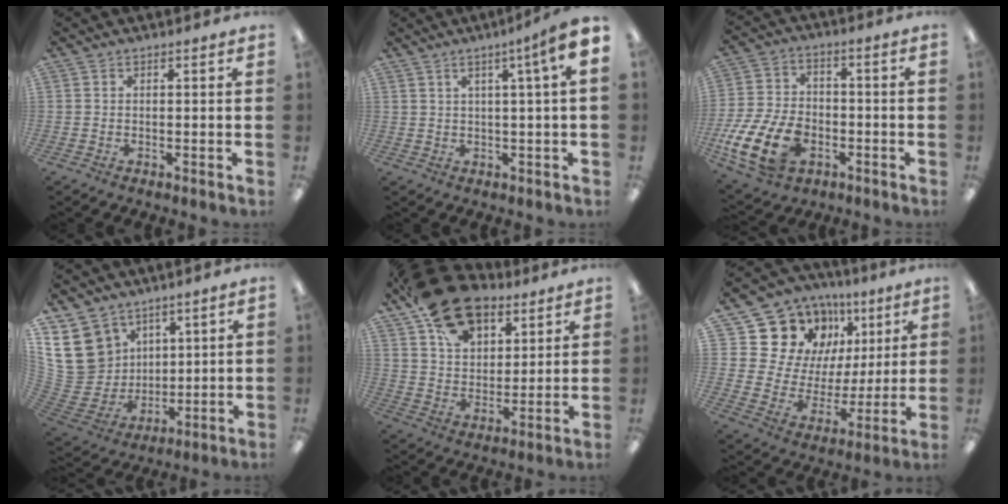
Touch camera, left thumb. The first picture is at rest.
{"total": 7.1, "force": [3.0, 0.7, 6.4], "torque": [-0.101, -0.007, 0.047]}
{"total": 16.1, "force": [-6.4, 10.2, 10.7], "torque": [-0.229, 0.032, -0.107]}
{"total": 15.2, "force": [6.9, 12.4, 5.3], "torque": [-0.141, -0.046, 0.139]}
{"total": 19.7, "force": [13.2, 10.9, 9.9], "torque": [-0.167, -0.068, 0.240]}
{"total": 18.1, "force": [10.1, 14.0, 5.3], "torque": [-0.099, -0.064, 0.208]}